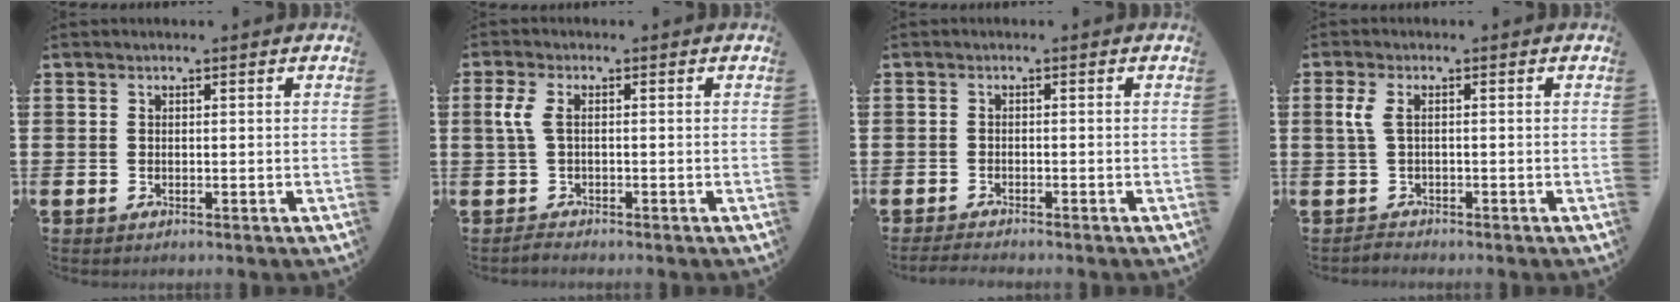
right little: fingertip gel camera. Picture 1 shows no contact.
{"total": 2.9, "force": [-0.4, 1.2, 2.6], "torque": [-0.060, 0.005, -0.010]}
{"total": 1.0, "force": [-1.0, 0.0, 0.2], "torque": [-0.008, 0.001, -0.019]}
{"total": 2.2, "force": [-0.3, 1.1, 1.9], "torque": [-0.042, 0.006, -0.008]}